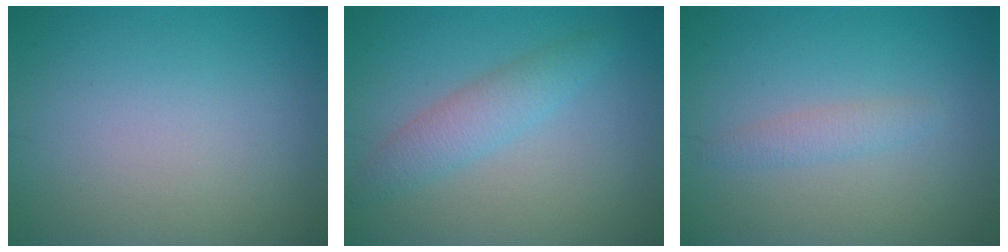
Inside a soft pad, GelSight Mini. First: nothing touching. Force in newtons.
{"total": 2.8, "press": 2.8, "slide": 0.0}
{"total": 1.4, "press": 1.4, "slide": 0.1}